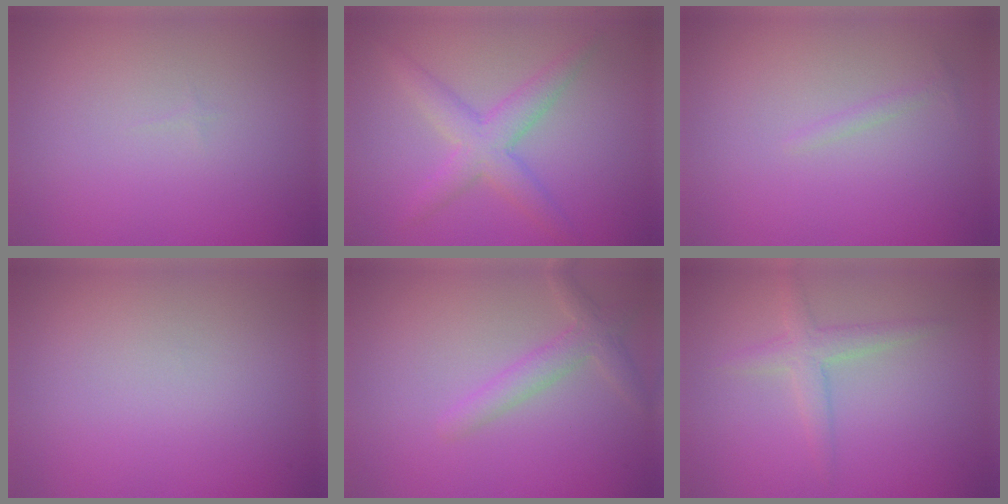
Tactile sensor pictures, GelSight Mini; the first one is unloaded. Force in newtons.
{"total": 3.7, "press": 3.7, "slide": 0.1}
{"total": 0.7, "press": 0.7, "slide": 0.1}
{"total": 0.0}
{"total": 2.5, "press": 2.5, "slide": 0.1}
{"total": 2.3, "press": 2.3, "slide": 0.1}